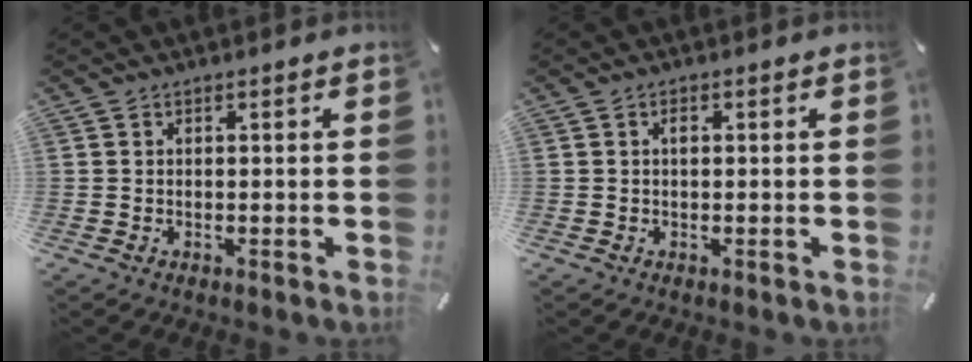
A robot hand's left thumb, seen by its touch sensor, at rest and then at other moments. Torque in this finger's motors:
{"motor_torque": [0.51, 0.77, 0.26, -0.56, 0.20]}